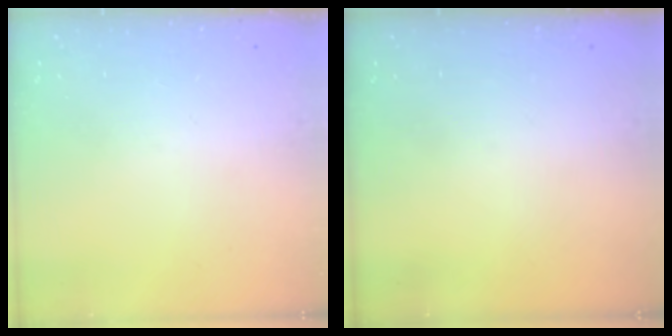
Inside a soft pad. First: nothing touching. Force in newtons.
{"total": 0.0}